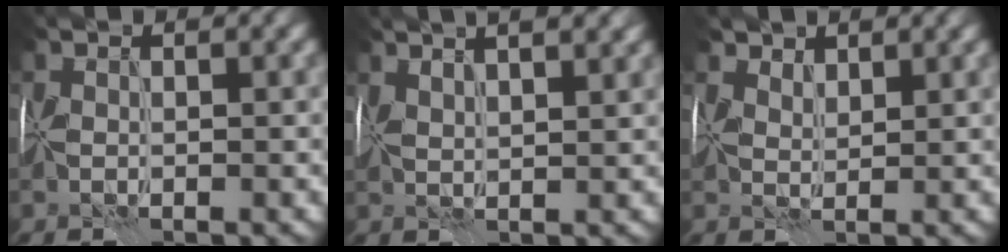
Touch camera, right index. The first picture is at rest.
{"total": 7.8, "force": [4.9, 3.0, 5.3], "torque": [-0.069, 0.042, 0.058]}
{"total": 2.7, "force": [2.3, 1.1, 0.8], "torque": [-0.017, -0.012, 0.050]}